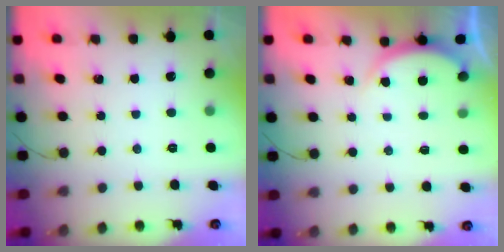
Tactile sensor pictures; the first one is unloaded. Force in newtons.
{"total": 2.1, "press": 2.0, "slide": 0.5}